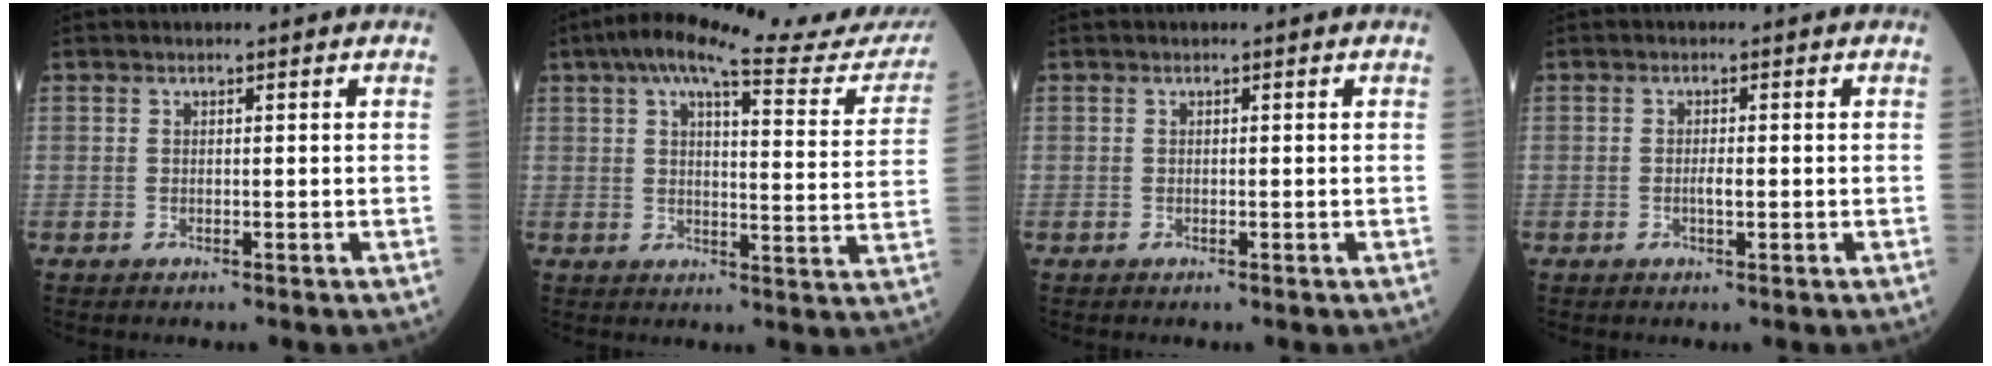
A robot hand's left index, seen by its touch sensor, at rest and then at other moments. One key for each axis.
{"total": 20.1, "fx": 17.9, "fy": 1.8, "fz": 8.9, "tx": -0.128, "ty": -0.019, "tz": 0.216}
{"total": 0.0}
{"total": 1.4, "fx": -0.3, "fy": 0.3, "fz": 1.4, "tx": -0.028, "ty": 0.000, "tz": -0.005}